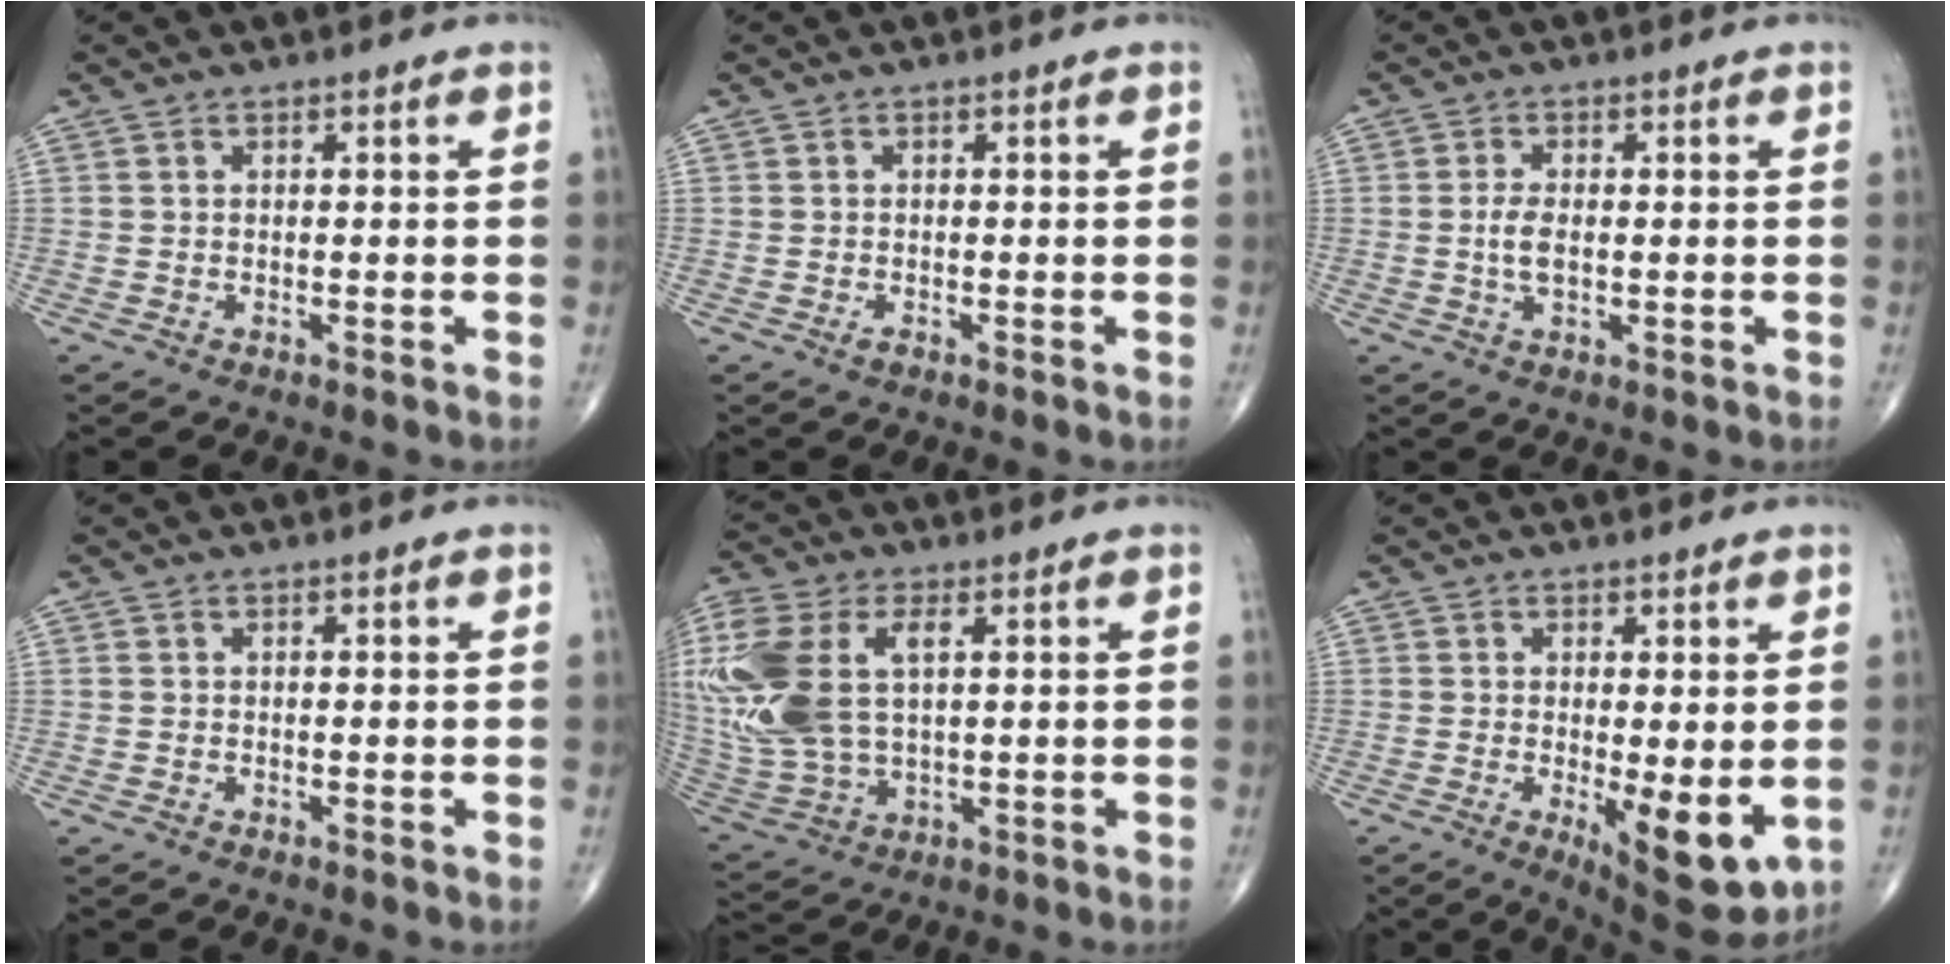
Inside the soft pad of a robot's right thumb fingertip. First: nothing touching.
{"total": 0.8, "force": [-0.4, 0.4, 0.5], "torque": [-0.009, -0.002, -0.008]}
{"total": 3.5, "force": [-0.1, 1.6, 3.1], "torque": [-0.065, -0.003, -0.003]}
{"total": 0.0}
{"total": 20.1, "force": [4.0, 11.4, 16.1], "torque": [-0.397, -0.004, 0.078]}
{"total": 10.0, "force": [-1.8, 3.4, 9.2], "torque": [-0.123, -0.026, -0.016]}